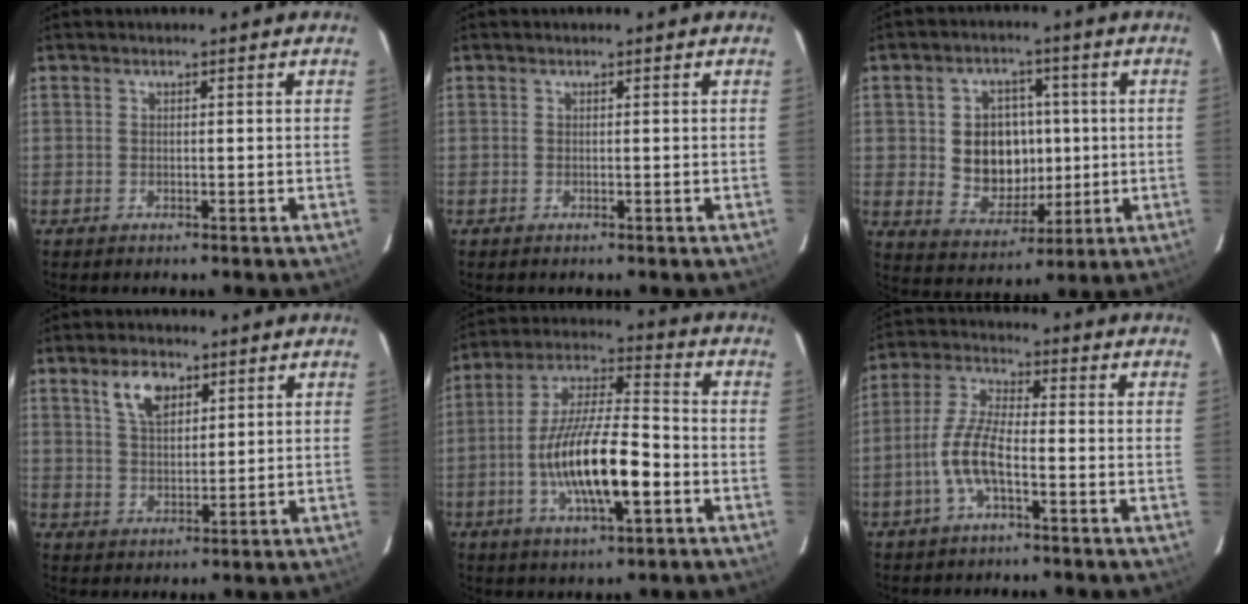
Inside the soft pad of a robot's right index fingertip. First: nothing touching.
{"total": 0.0}
{"total": 10.9, "force": [0.3, 9.2, 5.9], "torque": [-0.126, 0.014, 0.024]}
{"total": 6.5, "force": [3.7, 3.3, 4.3], "torque": [-0.076, 0.007, 0.069]}
{"total": 16.2, "force": [-4.8, 4.5, 14.8], "torque": [-0.282, 0.000, -0.086]}
{"total": 7.7, "force": [-3.0, 2.1, 6.7], "torque": [-0.149, 0.009, -0.060]}